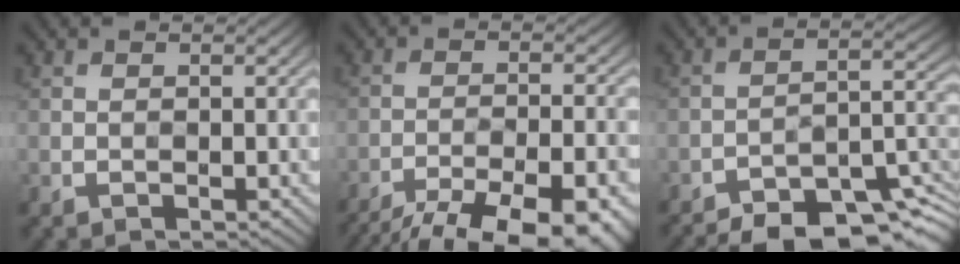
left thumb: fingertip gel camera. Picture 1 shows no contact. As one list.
[{"total": 16.1, "force": [-13.4, 4.5, 7.8], "torque": [-0.106, -0.012, -0.165]}, {"total": 13.3, "force": [-10.8, 4.0, 6.8], "torque": [-0.101, 0.003, -0.152]}]